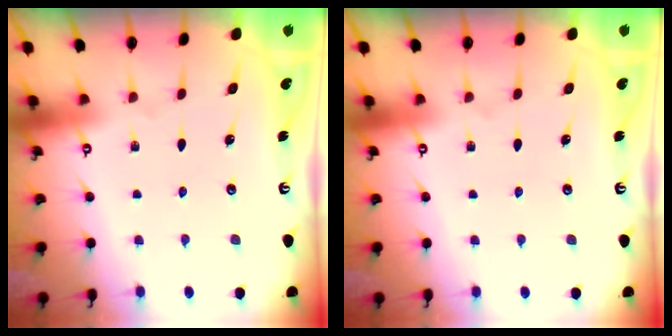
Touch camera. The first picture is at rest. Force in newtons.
{"total": 0.0}